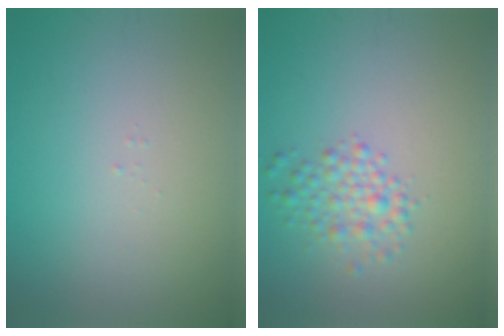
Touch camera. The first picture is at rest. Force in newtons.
{"total": 3.2, "press": 3.2, "slide": 0.0}